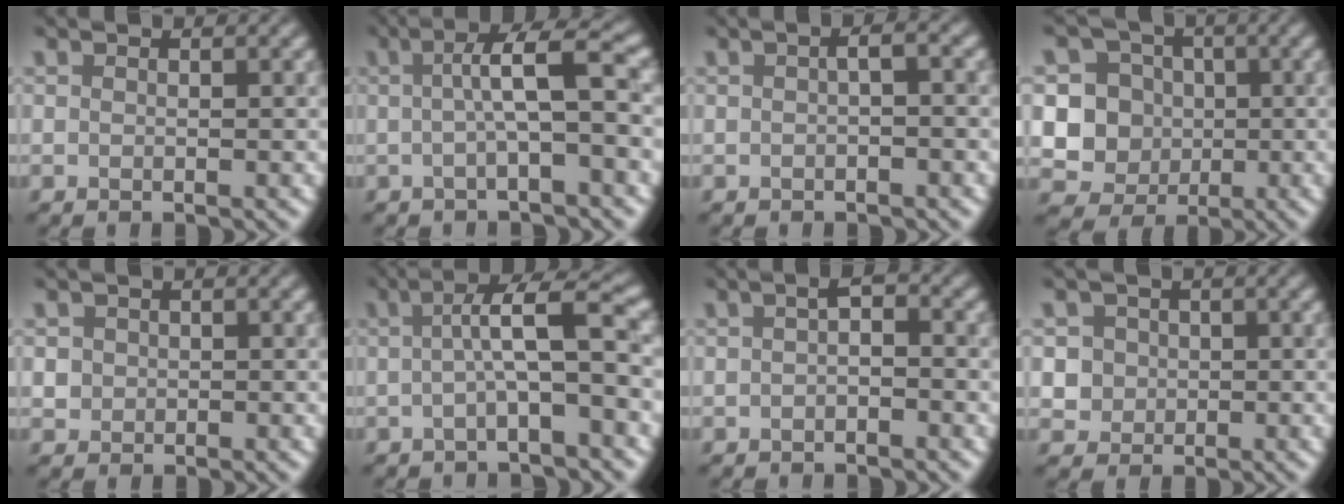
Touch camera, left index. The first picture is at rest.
{"total": 4.6, "force": [0.1, 0.7, 4.5], "torque": [-0.069, 0.016, -0.004]}
{"total": 1.5, "force": [-0.1, 0.3, 1.5], "torque": [-0.019, 0.007, -0.003]}
{"total": 7.2, "force": [0.1, 6.9, 1.9], "torque": [-0.035, 0.024, -0.018]}
{"total": 1.1, "force": [0.1, 1.1, 0.0], "torque": [0.012, 0.001, 0.003]}
{"total": 5.1, "force": [0.1, 0.9, 5.1], "torque": [-0.080, 0.025, -0.007]}
{"total": 1.3, "force": [-0.3, 0.3, 1.2], "torque": [-0.021, 0.004, -0.007]}
{"total": 3.9, "force": [0.9, 3.7, 1.1], "torque": [-0.004, 0.029, 0.005]}